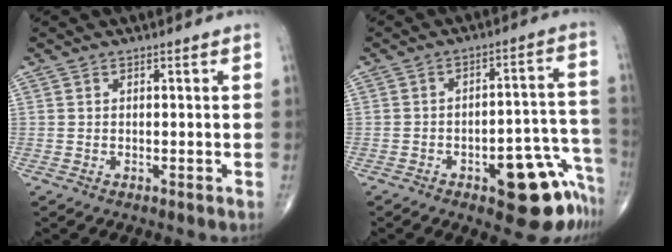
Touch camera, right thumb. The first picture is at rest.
{"total": 14.3, "force": [-7.8, 5.4, 10.6], "torque": [-0.075, 0.073, -0.093]}